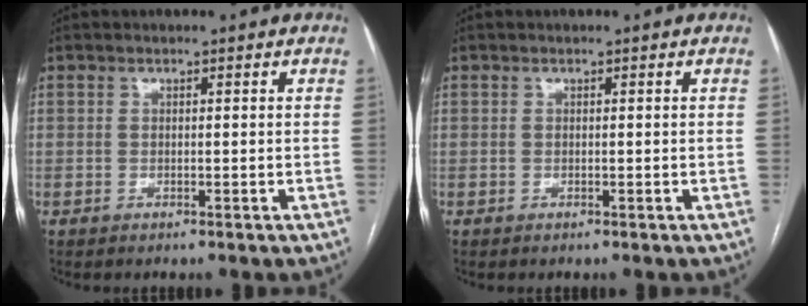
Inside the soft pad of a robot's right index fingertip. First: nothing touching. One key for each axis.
{"total": 0.0}